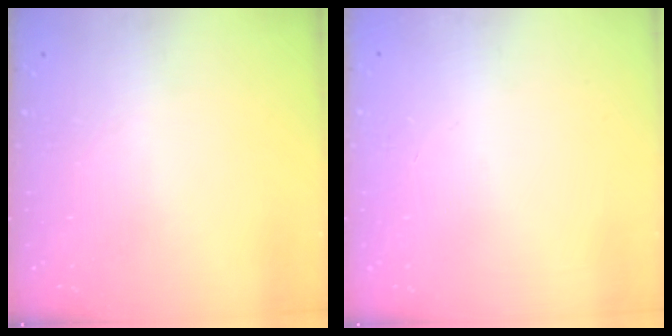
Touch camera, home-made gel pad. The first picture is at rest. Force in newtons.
{"total": 0.0}